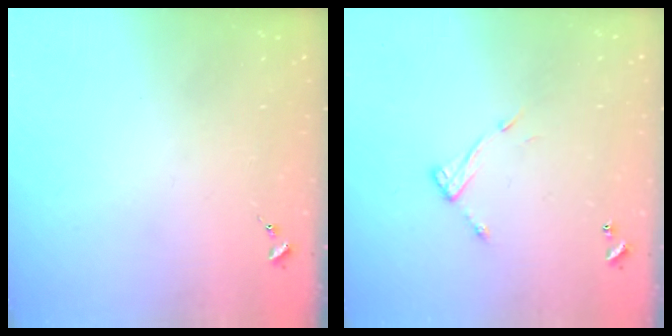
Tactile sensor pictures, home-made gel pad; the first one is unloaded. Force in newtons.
{"total": 7.9, "press": 7.9, "slide": 0.3}